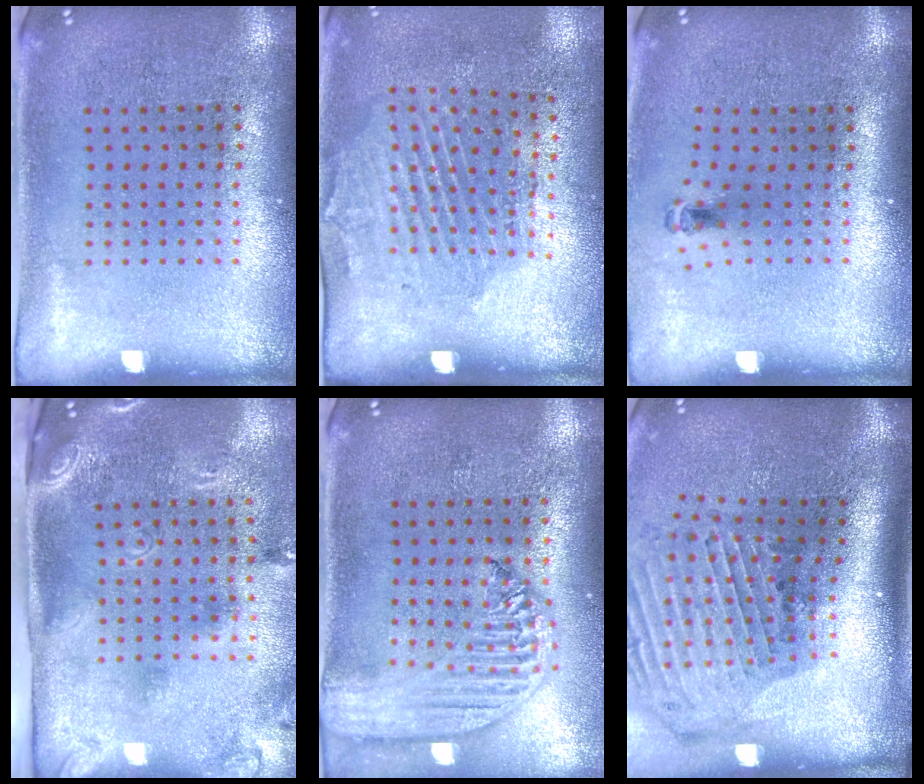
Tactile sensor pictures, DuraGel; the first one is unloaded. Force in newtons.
{"total": 2.0, "press": 1.2, "slide": 1.6}
{"total": 0.6, "press": 0.4, "slide": 0.5}
{"total": 2.7, "press": 1.8, "slide": 2.1}
{"total": 2.5, "press": 2.1, "slide": 1.3}
{"total": 3.0, "press": 2.1, "slide": 2.0}